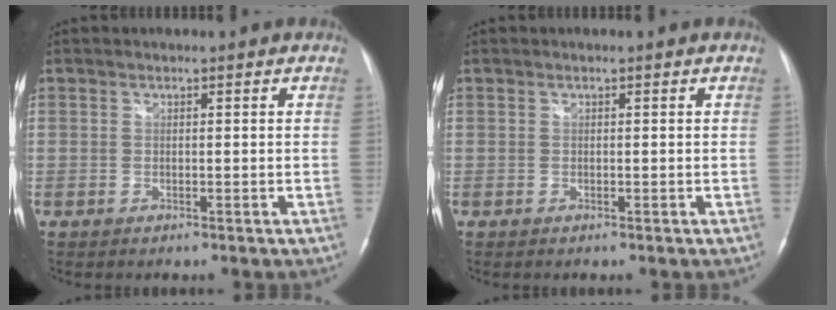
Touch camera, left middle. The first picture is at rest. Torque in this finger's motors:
{"motor_torque": [-0.02, -0.11, 0.02, -0.01]}